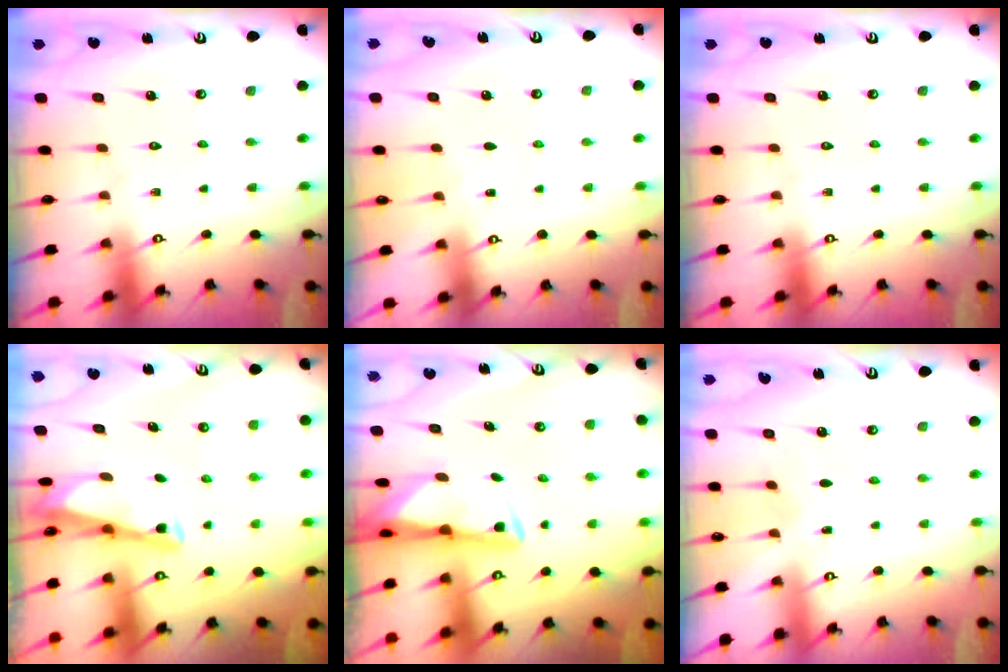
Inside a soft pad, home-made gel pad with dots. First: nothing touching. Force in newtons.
{"total": 2.4, "press": 2.4, "slide": 0.3}
{"total": 0.0}
{"total": 3.3, "press": 3.3, "slide": 0.3}
{"total": 2.9, "press": 2.8, "slide": 0.4}
{"total": 2.9, "press": 2.9, "slide": 0.4}